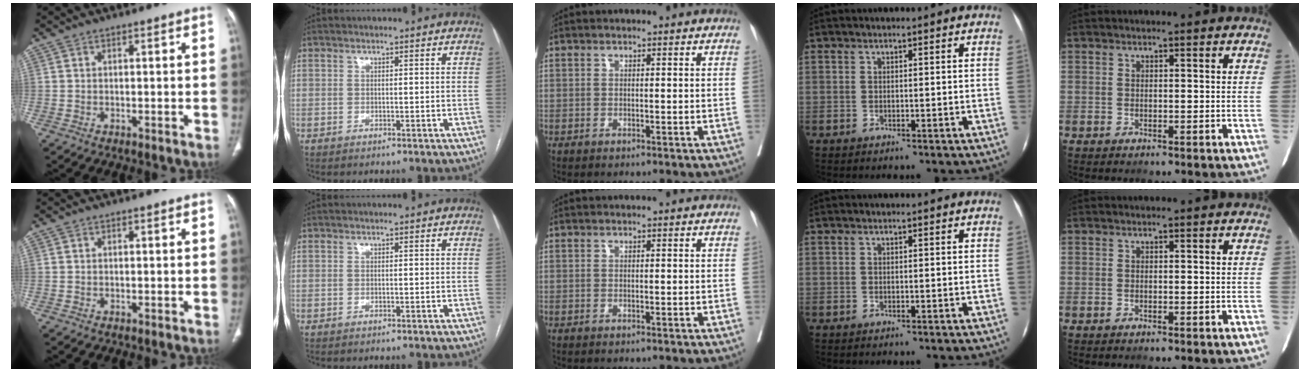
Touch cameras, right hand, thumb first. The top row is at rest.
{}